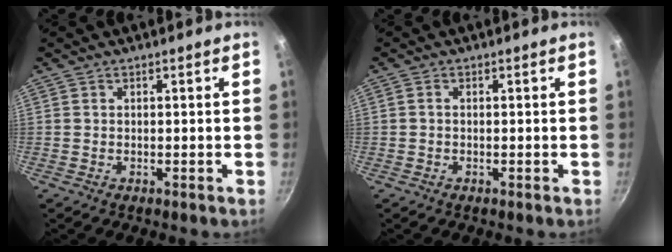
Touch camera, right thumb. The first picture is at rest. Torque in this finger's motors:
{"motor_torque": [0.18, -0.18, 0.30, 0.25, -0.03]}